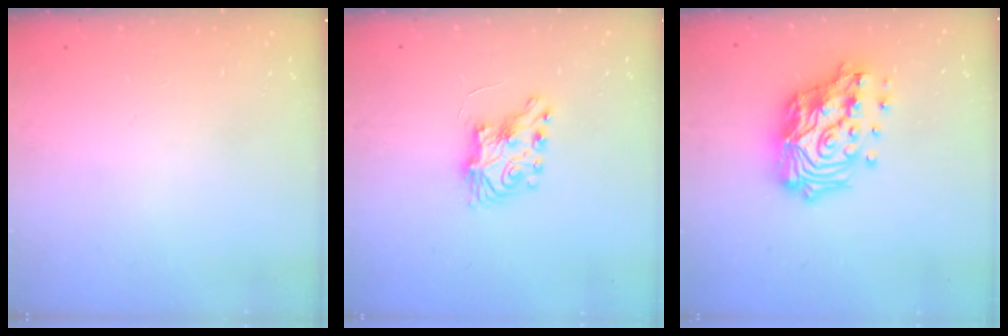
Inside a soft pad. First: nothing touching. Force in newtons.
{"total": 7.5, "press": 7.5, "slide": 0.2}
{"total": 20.6, "press": 20.5, "slide": 2.7}